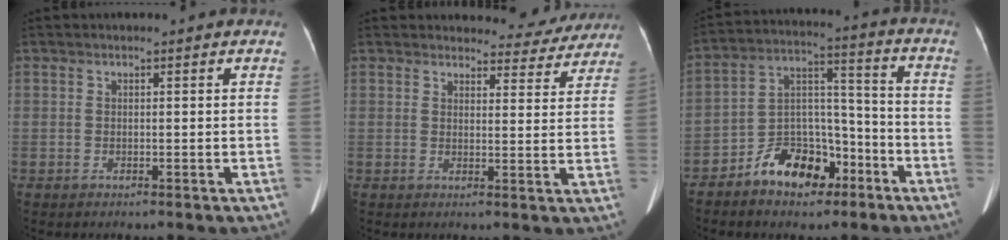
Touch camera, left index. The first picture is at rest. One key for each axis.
{"total": 7.5, "fx": 7.1, "fy": 2.4, "fz": 0.0, "tx": 0.021, "ty": -0.009, "tz": 0.066}
{"total": 11.2, "fx": -7.1, "fy": 6.2, "fz": 6.1, "tx": -0.117, "ty": 0.028, "tz": -0.119}